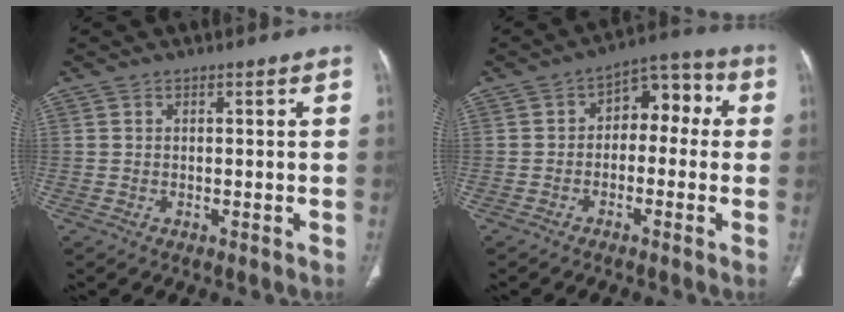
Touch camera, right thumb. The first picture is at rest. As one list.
[{"total": 8.8, "force": [0.1, 5.9, 6.6], "torque": [-0.050, 0.044, -0.014]}]